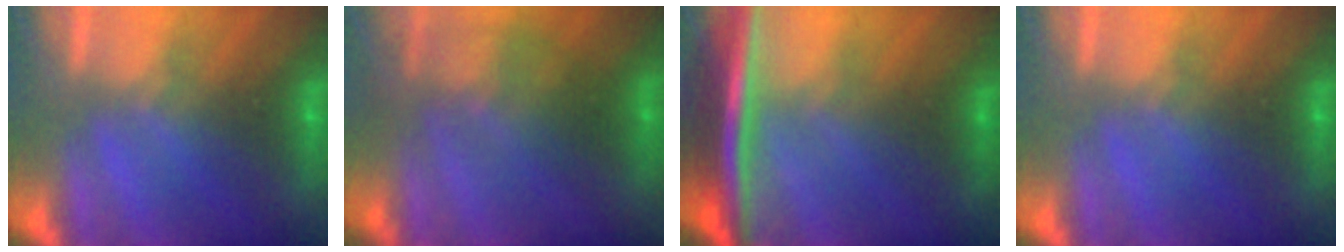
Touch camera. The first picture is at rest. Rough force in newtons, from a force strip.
{"total": 2.3}
{"total": 7.5}
{"total": 0.0}